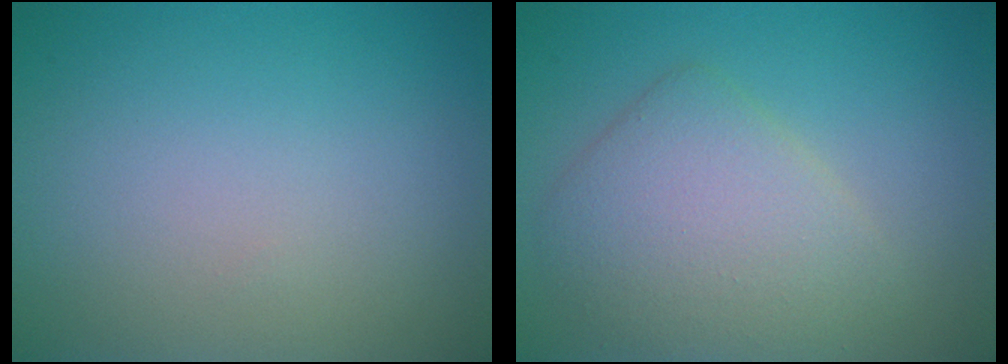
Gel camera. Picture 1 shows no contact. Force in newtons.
{"total": 4.9, "press": 4.9, "slide": 0.1}